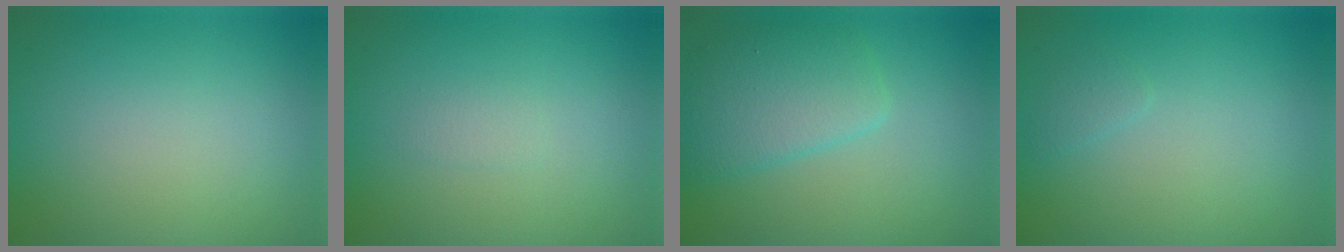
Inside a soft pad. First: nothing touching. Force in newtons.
{"total": 0.7, "press": 0.6, "slide": 0.2}
{"total": 4.1, "press": 4.1, "slide": 0.2}
{"total": 0.7, "press": 0.7, "slide": 0.1}